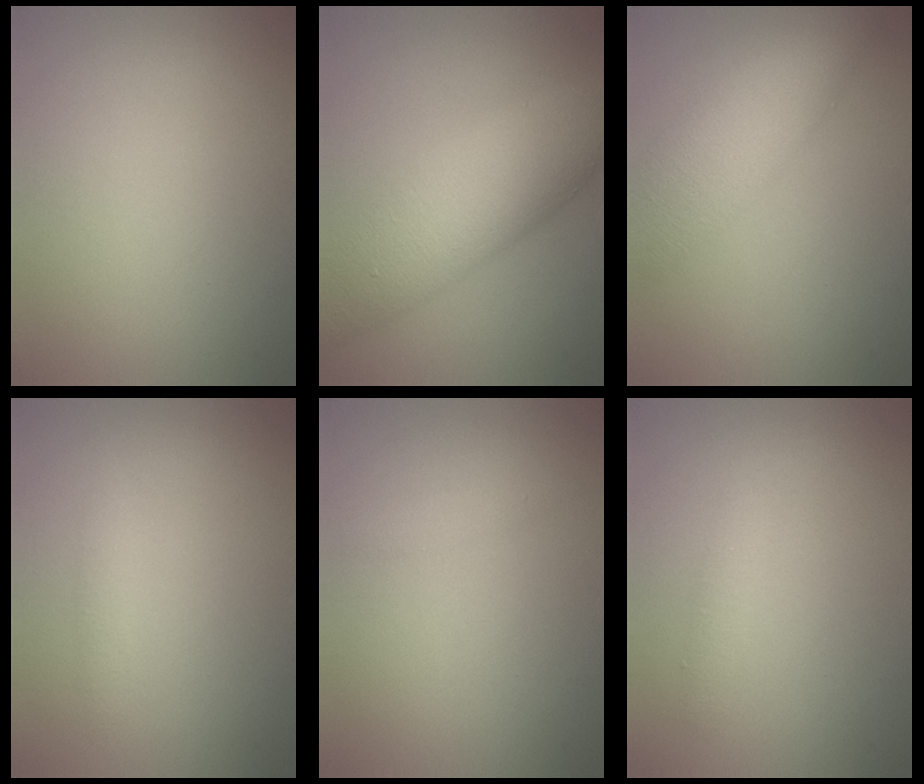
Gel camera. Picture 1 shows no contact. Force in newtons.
{"total": 8.9, "press": 8.9, "slide": 0.2}
{"total": 7.0, "press": 7.0, "slide": 0.3}
{"total": 1.1, "press": 1.1, "slide": 0.0}
{"total": 0.6, "press": 0.6, "slide": 0.0}
{"total": 1.4, "press": 1.4, "slide": 0.1}